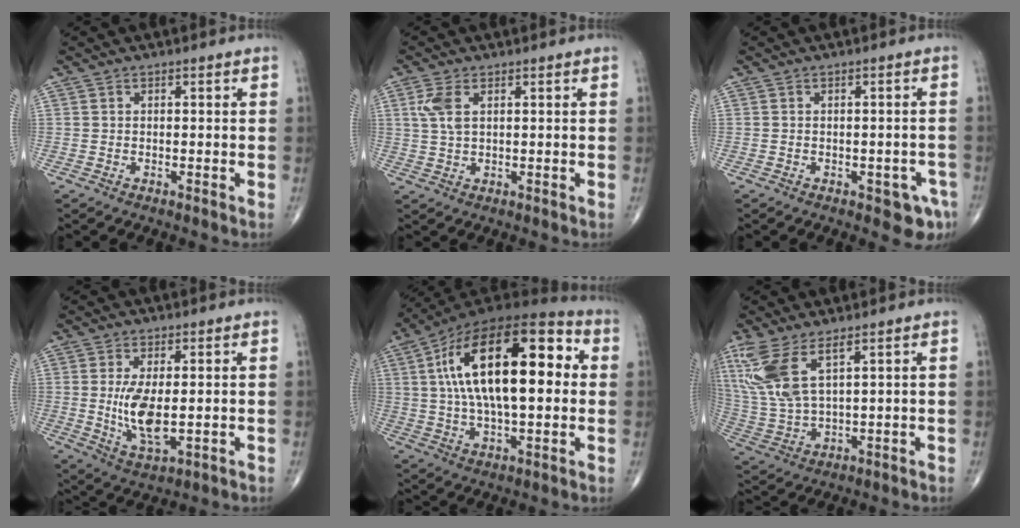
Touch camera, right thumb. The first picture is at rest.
{"total": 4.2, "force": [1.4, 2.0, 3.4], "torque": [-0.084, 0.006, 0.032]}
{"total": 4.5, "force": [-2.2, 2.2, 3.3], "torque": [-0.024, 0.008, -0.021]}
{"total": 8.6, "force": [0.1, 3.5, 7.9], "torque": [-0.152, -0.022, 0.013]}
{"total": 26.0, "force": [4.6, 11.4, 22.9], "torque": [-0.387, 0.023, 0.066]}
{"total": 11.9, "force": [6.0, 4.2, 9.4], "torque": [-0.226, -0.022, 0.137]}